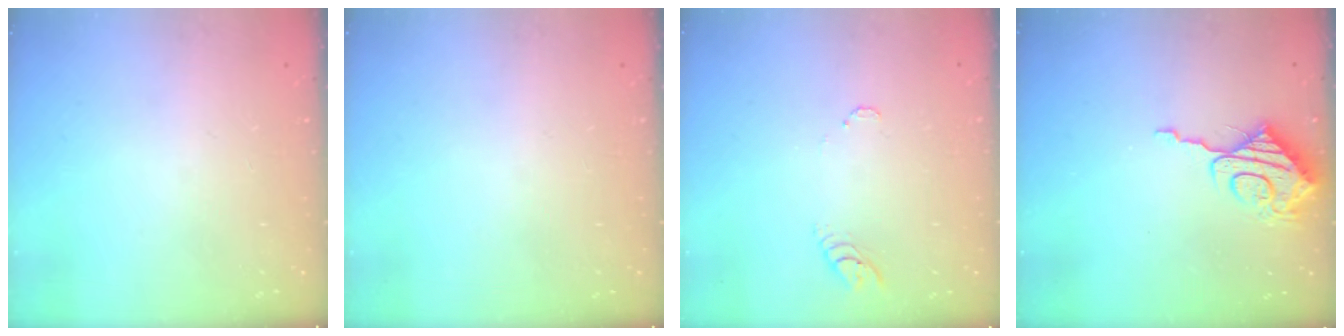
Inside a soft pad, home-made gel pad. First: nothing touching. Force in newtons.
{"total": 0.0}
{"total": 3.6, "press": 3.6, "slide": 0.2}
{"total": 10.1, "press": 10.1, "slide": 0.8}